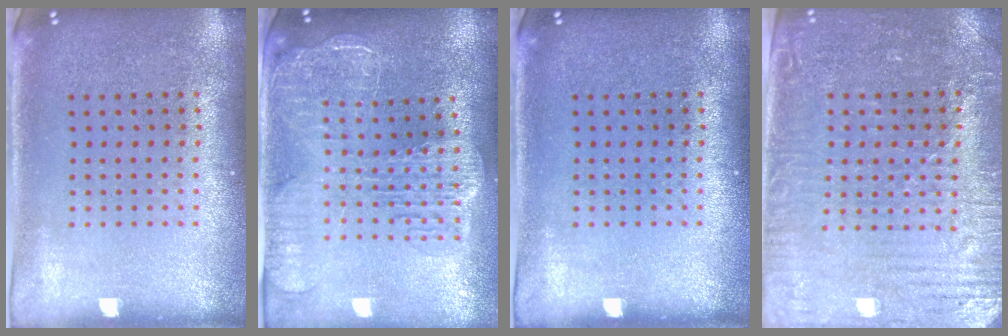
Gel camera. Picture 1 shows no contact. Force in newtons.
{"total": 2.7, "press": 2.3, "slide": 1.4}
{"total": 0.0}
{"total": 3.7, "press": 3.3, "slide": 1.7}